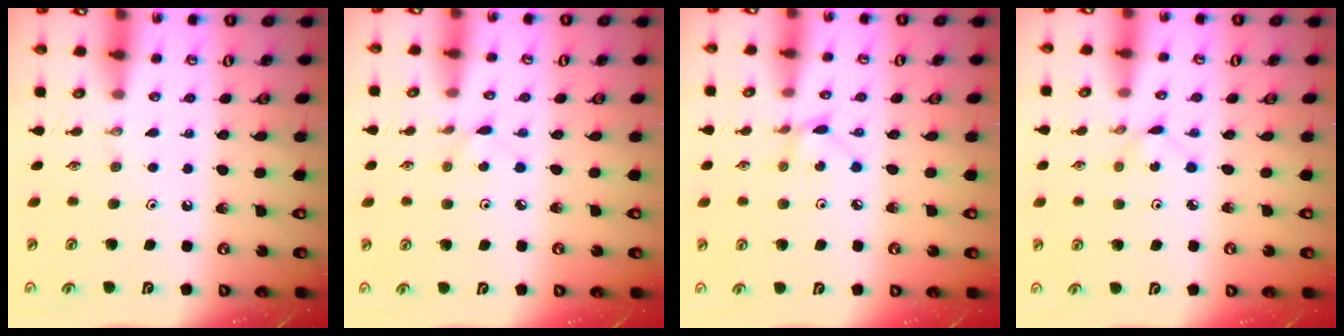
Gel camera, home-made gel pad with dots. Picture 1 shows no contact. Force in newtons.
{"total": 2.5, "press": 2.5, "slide": 0.3}
{"total": 2.2, "press": 2.2, "slide": 0.1}
{"total": 1.9, "press": 1.9, "slide": 0.2}